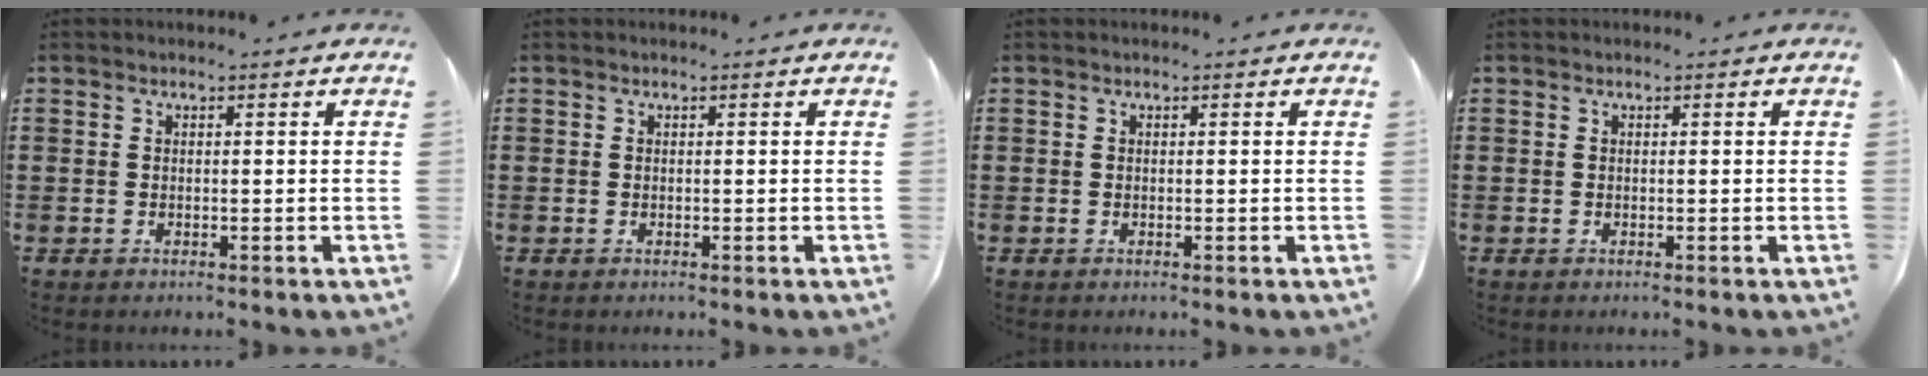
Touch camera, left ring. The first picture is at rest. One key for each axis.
{"total": 0.0}
{"total": 0.0}
{"total": 0.0}